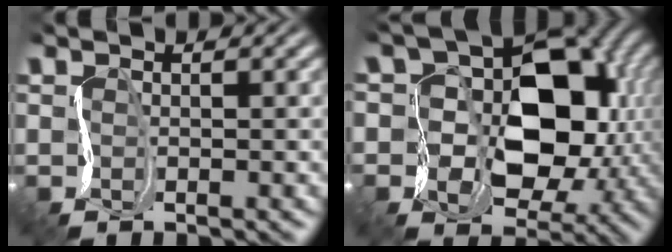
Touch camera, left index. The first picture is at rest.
{"total": 10.1, "force": [-0.1, 7.2, 7.1], "torque": [-0.101, 0.000, 0.007]}